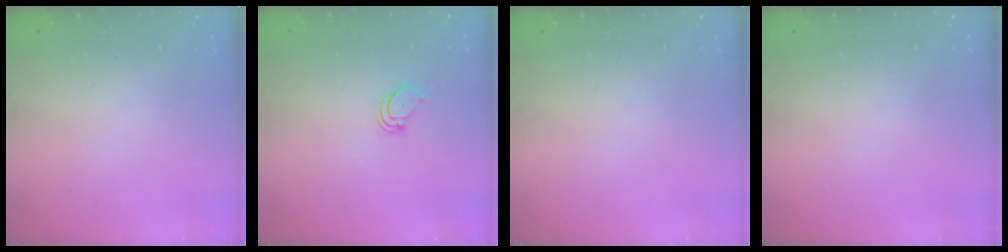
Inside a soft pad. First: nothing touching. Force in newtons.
{"total": 2.1, "press": 2.1, "slide": 0.1}
{"total": 0.0}
{"total": 0.0}